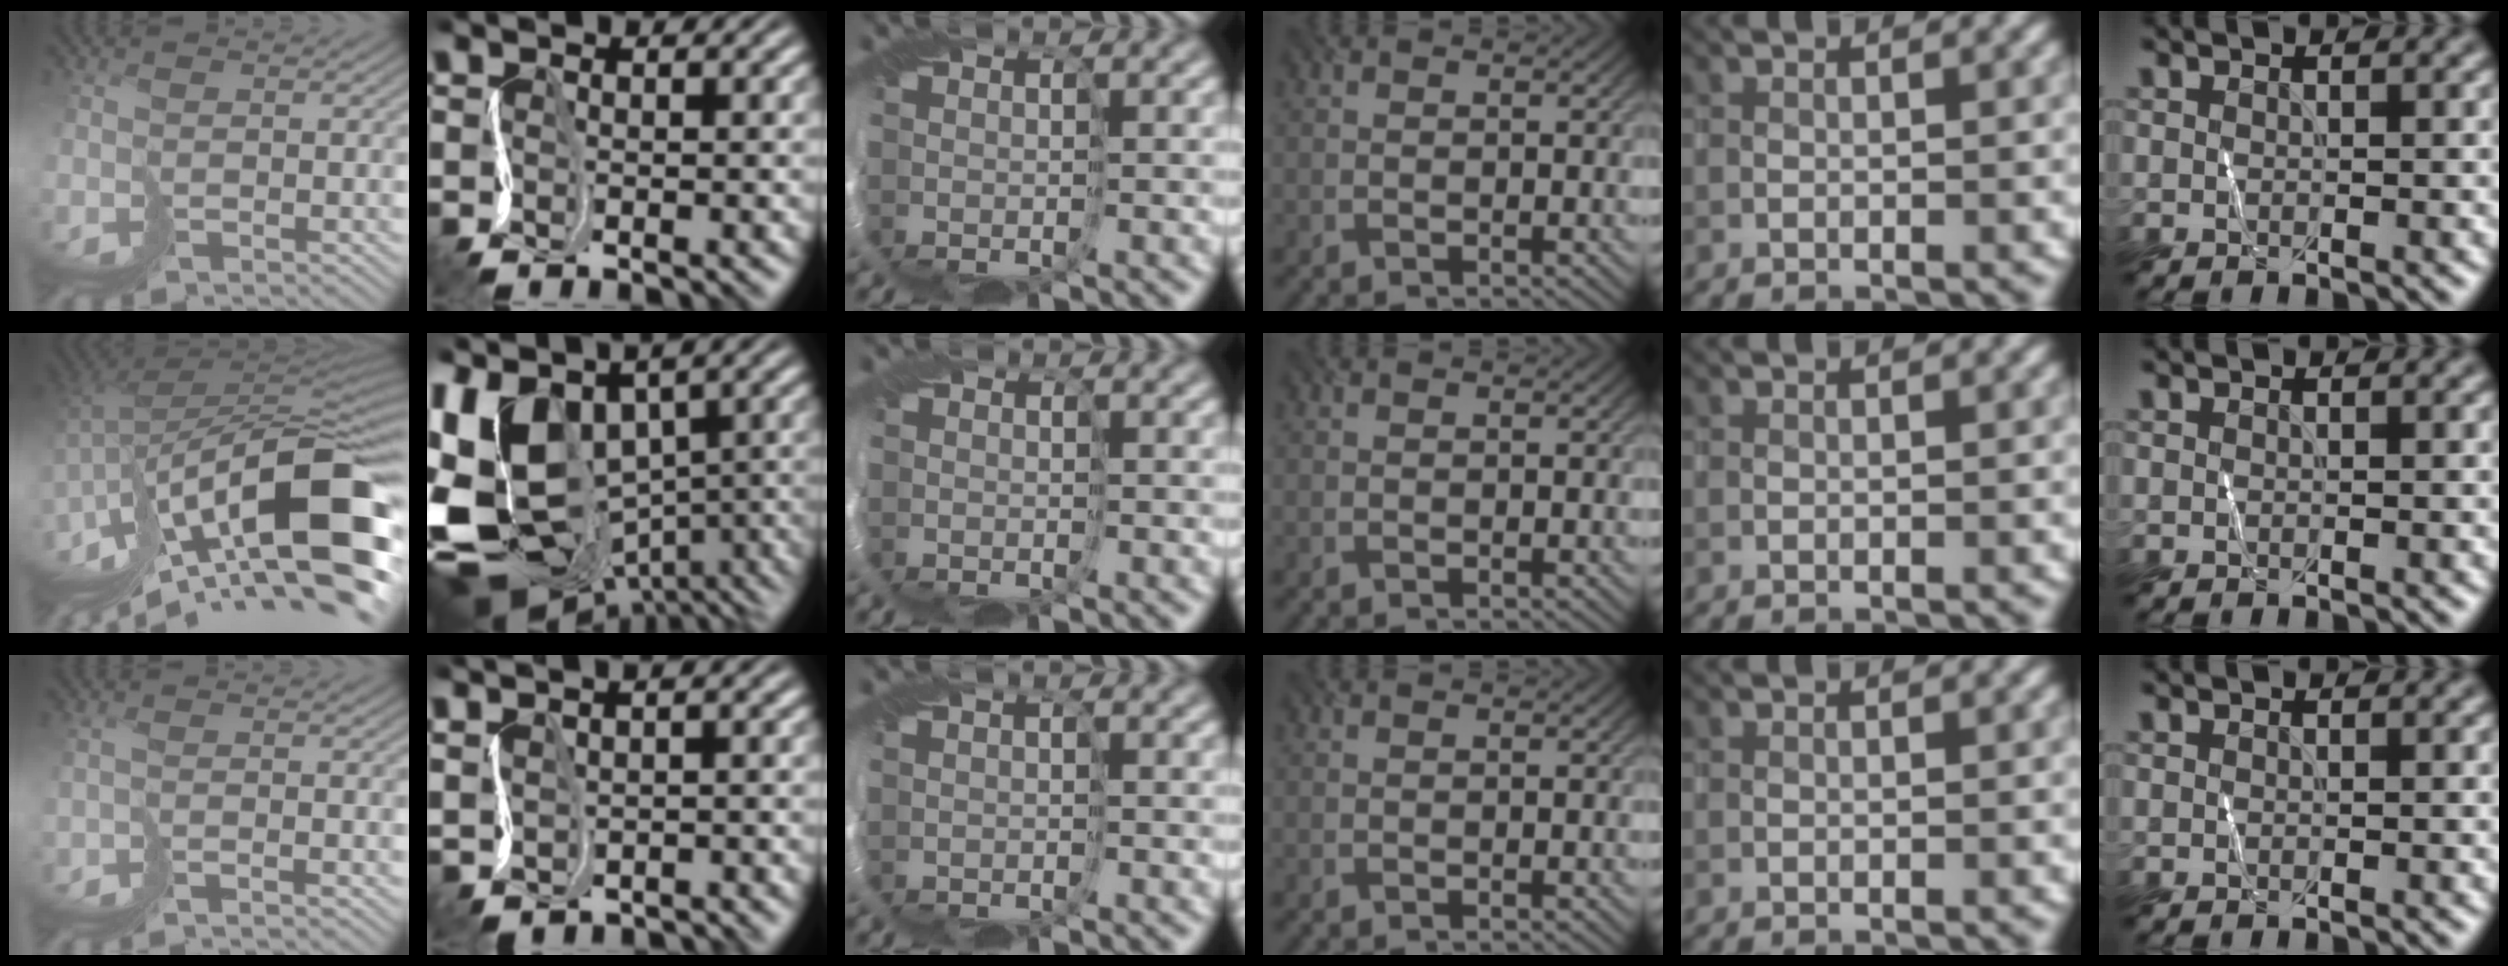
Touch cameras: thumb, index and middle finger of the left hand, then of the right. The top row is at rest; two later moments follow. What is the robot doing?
{"motion": "cut", "object": "paper"}